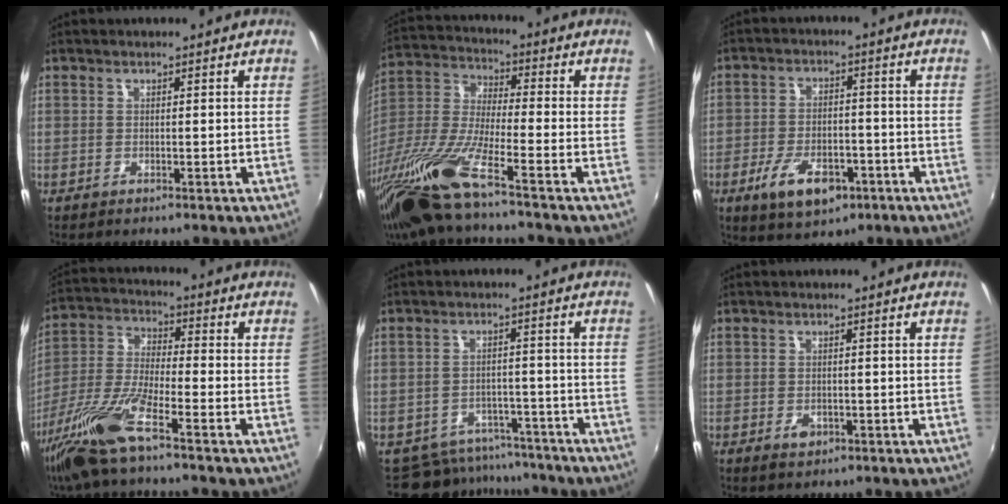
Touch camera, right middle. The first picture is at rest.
{"total": 15.8, "force": [-11.2, 0.7, 11.2], "torque": [-0.239, -0.029, -0.229]}
{"total": 10.4, "force": [-5.4, 5.4, 7.0], "torque": [-0.150, -0.007, -0.084]}
{"total": 12.9, "force": [-8.2, 1.9, 9.7], "torque": [-0.216, -0.017, -0.169]}
{"total": 9.6, "force": [-8.3, 4.6, 1.2], "torque": [-0.026, 0.015, -0.109]}
{"total": 2.3, "force": [-1.1, 1.6, 1.2], "torque": [-0.022, -0.004, -0.017]}